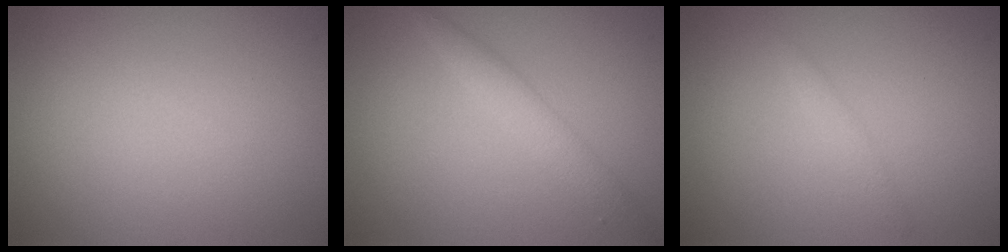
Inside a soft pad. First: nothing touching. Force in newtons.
{"total": 2.4, "press": 2.4, "slide": 0.1}
{"total": 1.0, "press": 0.9, "slide": 0.2}